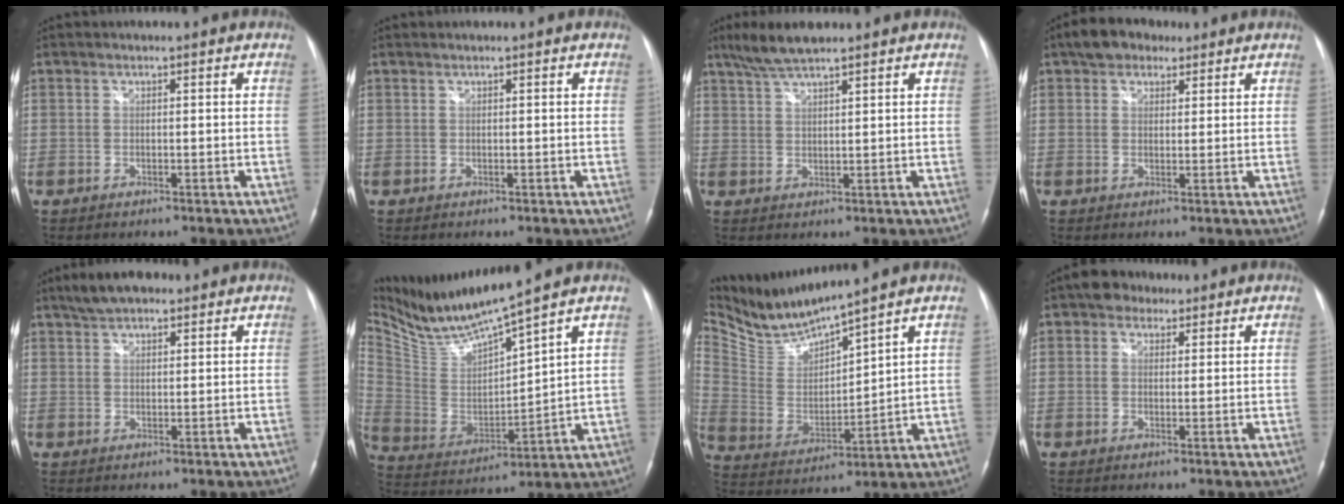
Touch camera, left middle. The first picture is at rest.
{"total": 0.0}
{"total": 5.7, "force": [4.6, 0.6, 3.3], "torque": [-0.071, 0.015, 0.088]}
{"total": 5.7, "force": [3.8, 3.5, 2.5], "torque": [-0.043, 0.023, 0.065]}
{"total": 5.4, "force": [4.0, 2.1, 2.9], "torque": [-0.059, 0.021, 0.073]}
{"total": 12.6, "force": [11.5, -1.3, 4.9], "torque": [-0.109, -0.011, 0.235]}
{"total": 9.9, "force": [9.5, -0.4, 3.1], "torque": [-0.083, -0.009, 0.202]}
{"total": 3.8, "force": [2.4, 2.7, 1.2], "torque": [-0.025, 0.018, 0.038]}